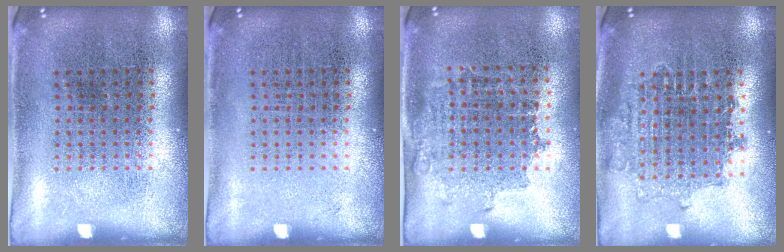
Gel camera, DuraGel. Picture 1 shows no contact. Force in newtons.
{"total": 0.0}
{"total": 1.0, "press": 0.9, "slide": 0.6}
{"total": 1.5, "press": 1.3, "slide": 0.8}